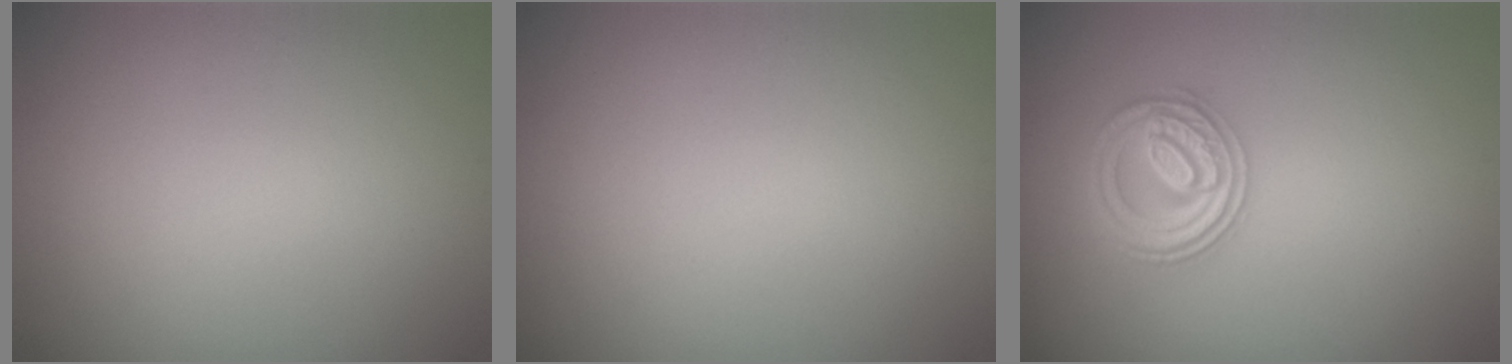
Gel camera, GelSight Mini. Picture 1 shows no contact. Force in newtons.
{"total": 0.0}
{"total": 3.1, "press": 3.0, "slide": 0.6}